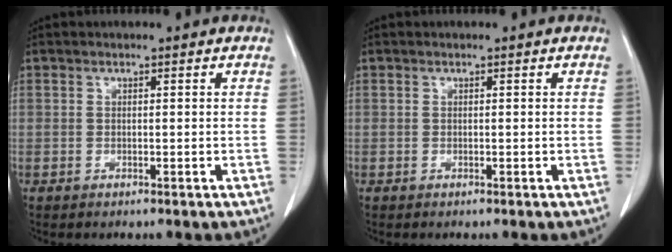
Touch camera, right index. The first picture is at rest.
{"total": 0.0}